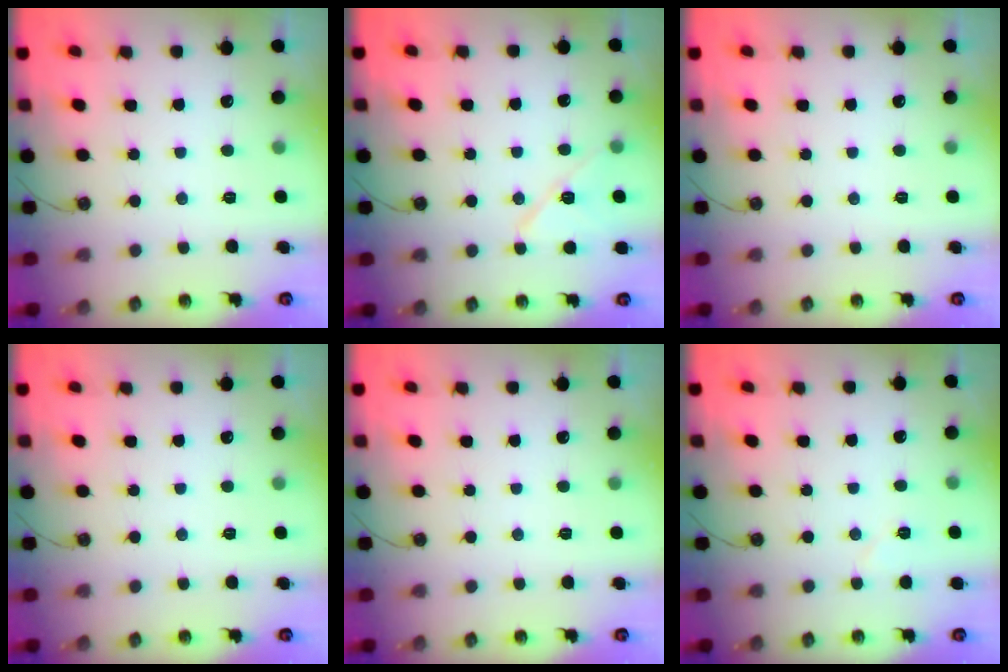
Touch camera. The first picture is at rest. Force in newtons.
{"total": 10.3, "press": 10.1, "slide": 1.6}
{"total": 0.0}
{"total": 0.0}
{"total": 0.0}
{"total": 4.3, "press": 3.9, "slide": 1.7}